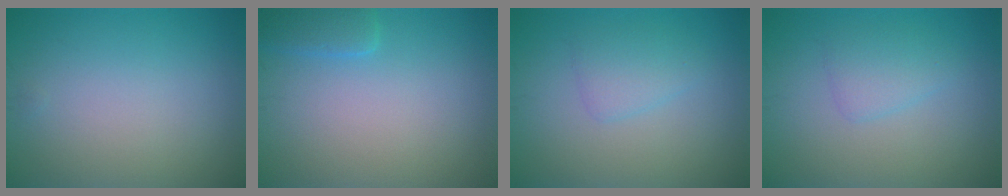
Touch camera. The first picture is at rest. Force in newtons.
{"total": 1.9, "press": 1.9, "slide": 0.1}
{"total": 1.9, "press": 1.9, "slide": 0.2}
{"total": 1.9, "press": 1.9, "slide": 0.2}